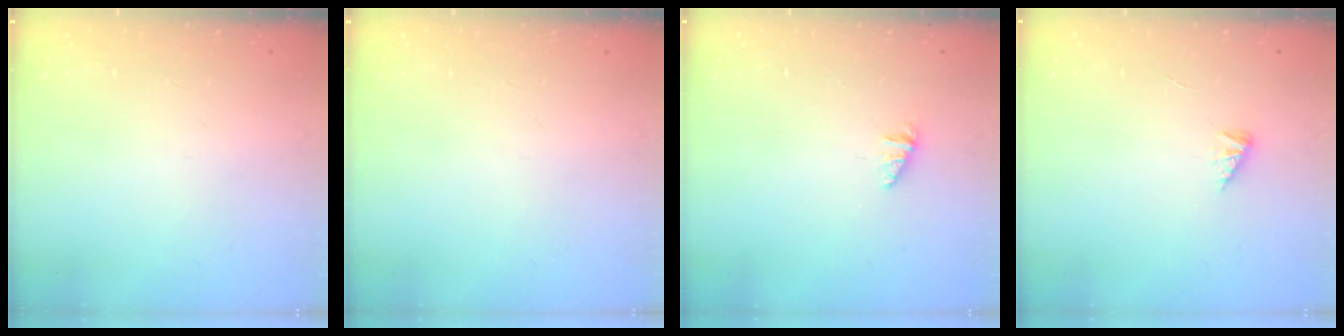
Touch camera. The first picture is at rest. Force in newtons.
{"total": 0.0}
{"total": 1.2, "press": 1.2, "slide": 0.2}
{"total": 1.8, "press": 1.7, "slide": 0.3}